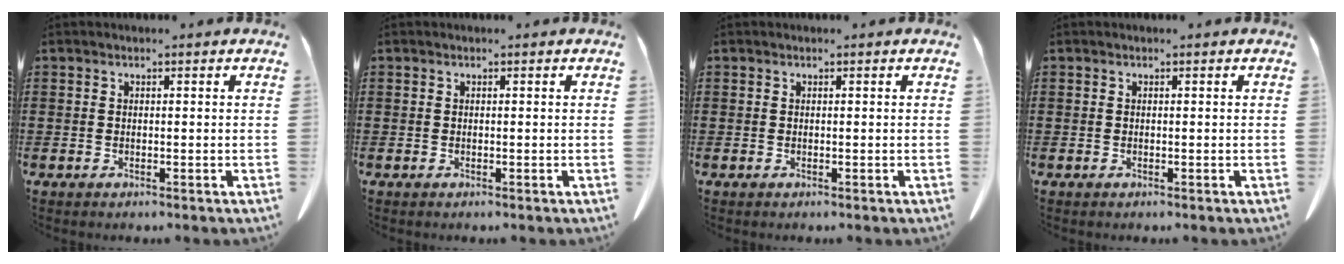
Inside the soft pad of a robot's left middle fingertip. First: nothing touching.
{"total": 0.0}
{"total": 0.0}
{"total": 0.0}